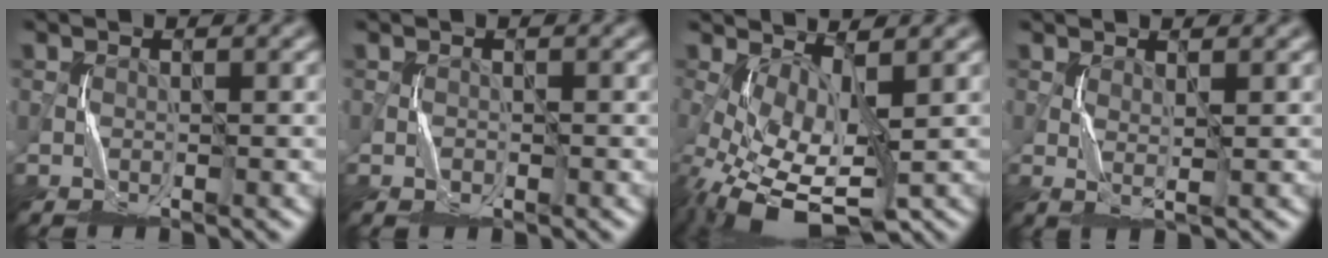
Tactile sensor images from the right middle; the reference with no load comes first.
{"total": 0.5, "force": [-0.2, 0.4, 0.2], "torque": [-0.001, 0.001, -0.004]}
{"total": 8.2, "force": [-3.0, 3.0, 7.0], "torque": [-0.144, -0.005, -0.056]}
{"total": 1.2, "force": [0.6, 0.1, 1.0], "torque": [-0.022, -0.003, 0.015]}